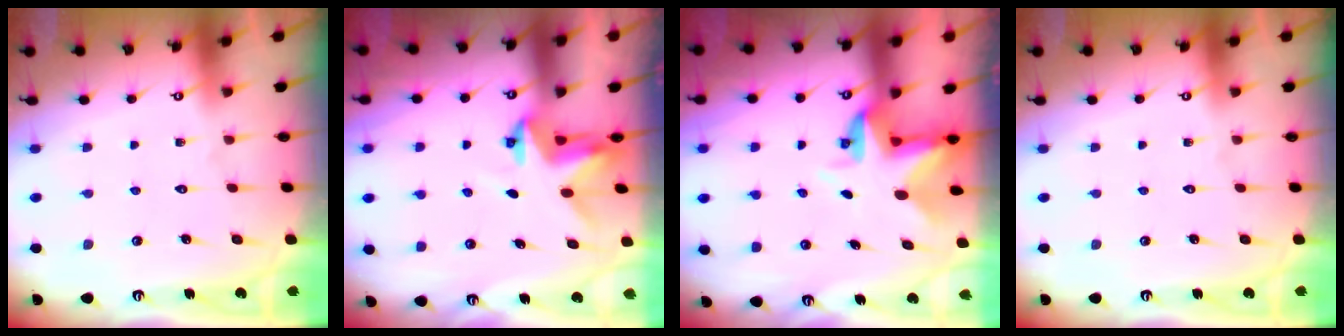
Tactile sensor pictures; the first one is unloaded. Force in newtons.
{"total": 3.5, "press": 3.5, "slide": 0.3}
{"total": 4.4, "press": 4.3, "slide": 0.4}
{"total": 0.0}